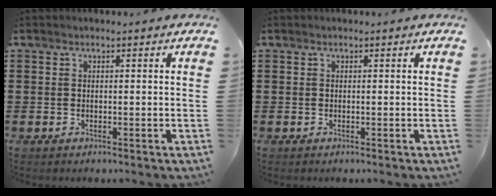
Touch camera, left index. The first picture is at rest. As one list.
[{"total": 0.0}]